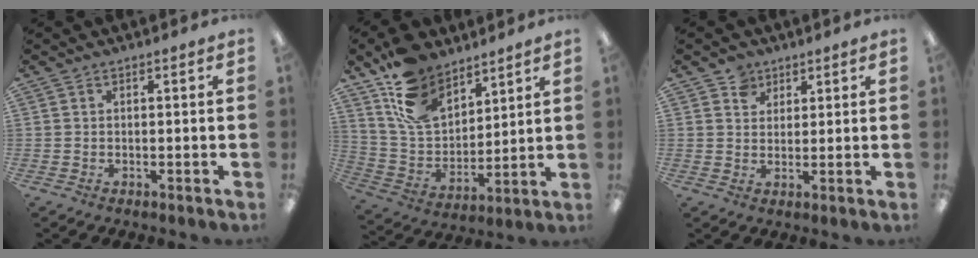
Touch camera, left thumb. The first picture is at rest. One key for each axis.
{"total": 15.4, "fx": 10.5, "fy": 8.9, "fz": 6.9, "tx": -0.149, "ty": -0.045, "tz": 0.205}
{"total": 4.1, "fx": 2.8, "fy": 3.0, "fz": 0.3, "tx": -0.003, "ty": -0.006, "tz": 0.051}